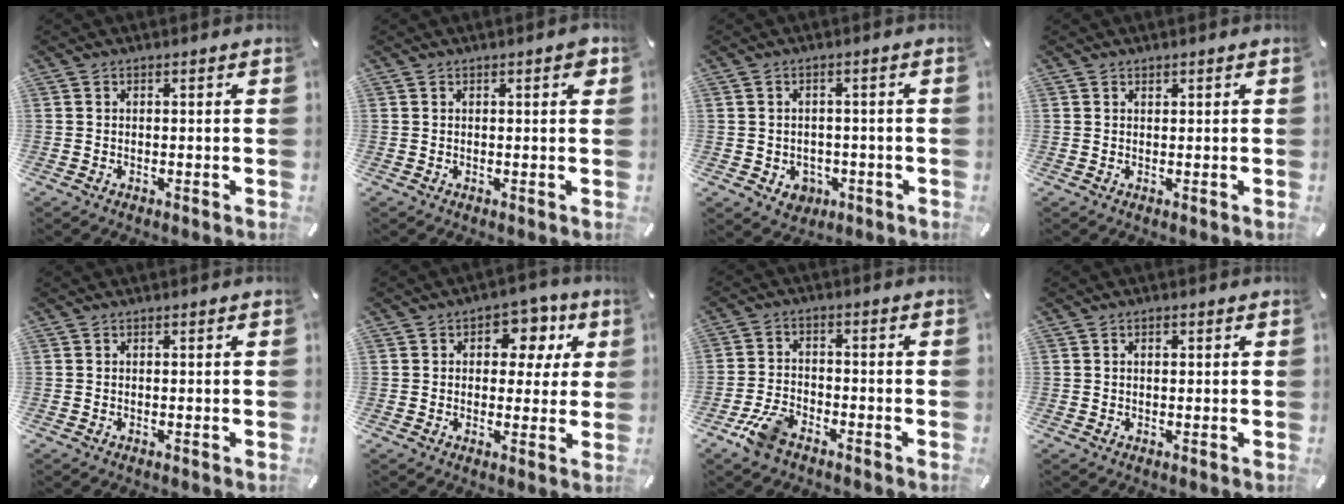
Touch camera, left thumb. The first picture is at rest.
{"total": 2.1, "force": [0.7, 0.6, 1.9], "torque": [-0.023, -0.002, 0.007]}
{"total": 4.2, "force": [-1.0, 3.8, 1.5], "torque": [-0.020, -0.001, -0.021]}
{"total": 0.5, "force": [0.4, 0.3, 0.1], "torque": [0.005, -0.004, 0.007]}
{"total": 0.0}
{"total": 8.9, "force": [3.2, 6.6, 5.1], "torque": [-0.054, -0.014, 0.048]}
{"total": 6.9, "force": [-4.6, 3.5, 3.7], "torque": [-0.087, 0.016, -0.088]}
{"total": 1.0, "force": [0.3, 0.7, 0.8], "torque": [-0.016, 0.004, 0.004]}